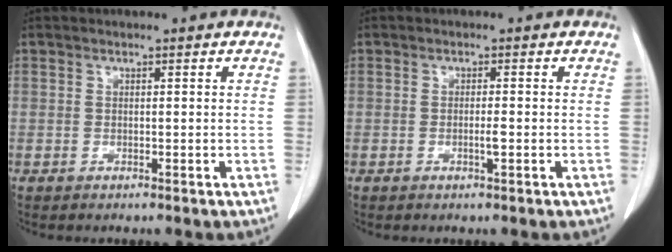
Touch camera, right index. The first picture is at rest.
{"total": 1.4, "force": [-0.4, -0.1, 1.4], "torque": [-0.027, -0.003, -0.006]}